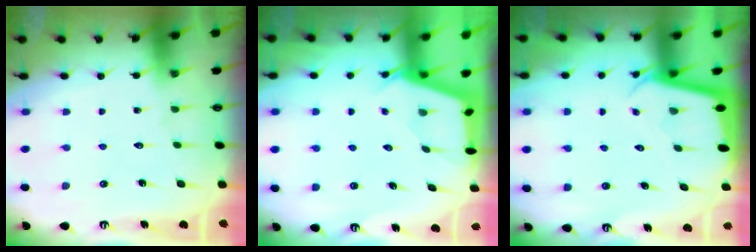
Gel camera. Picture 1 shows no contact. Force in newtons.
{"total": 2.7, "press": 2.7, "slide": 0.3}
{"total": 2.5, "press": 2.5, "slide": 0.1}